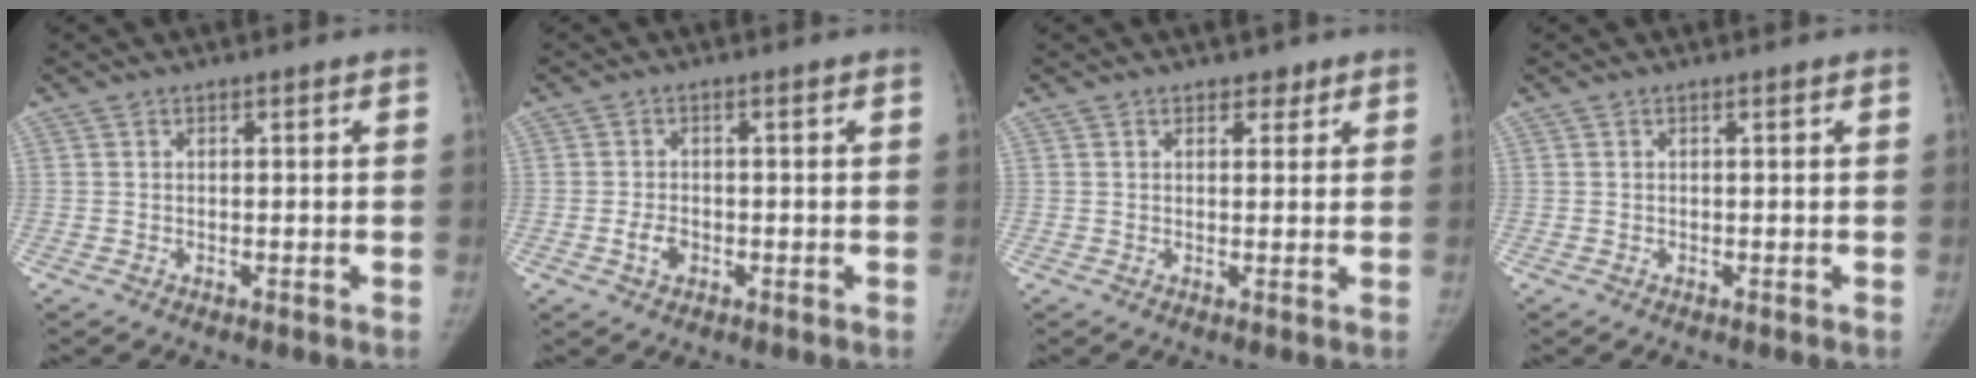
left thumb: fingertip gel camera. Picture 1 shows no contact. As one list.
[{"total": 2.8, "force": [-0.9, 1.9, 1.9], "torque": [-0.032, 0.006, -0.015]}, {"total": 2.1, "force": [1.4, 1.4, 0.8], "torque": [0.006, -0.007, 0.017]}, {"total": 0.0}]